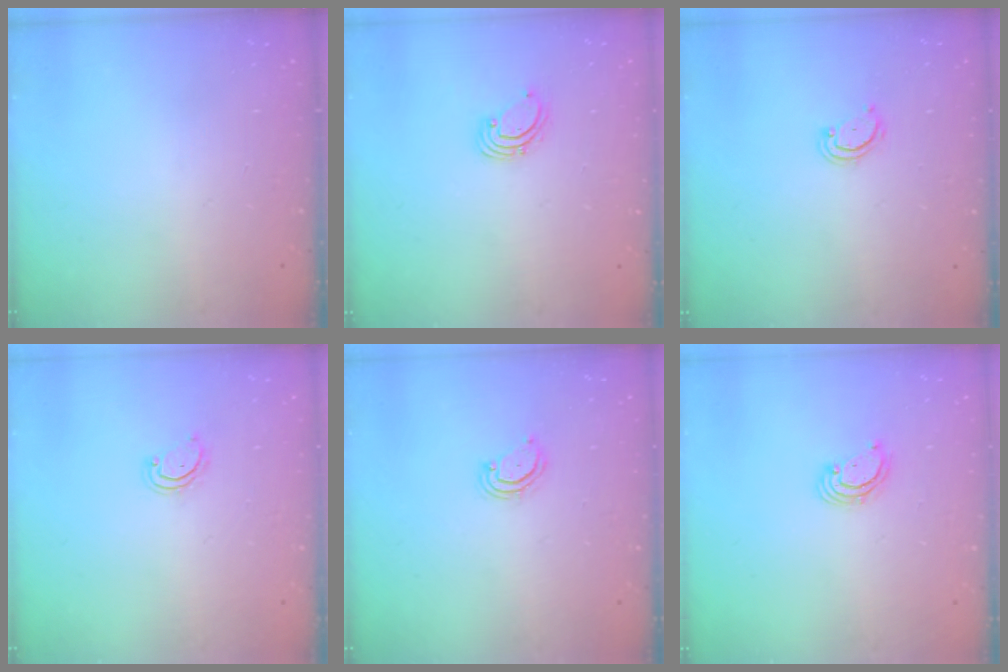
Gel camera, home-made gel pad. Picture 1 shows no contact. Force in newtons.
{"total": 1.6, "press": 1.6, "slide": 0.1}
{"total": 2.6, "press": 2.6, "slide": 0.3}
{"total": 2.9, "press": 2.9, "slide": 0.3}
{"total": 3.8, "press": 3.8, "slide": 0.5}
{"total": 3.1, "press": 3.1, "slide": 0.3}